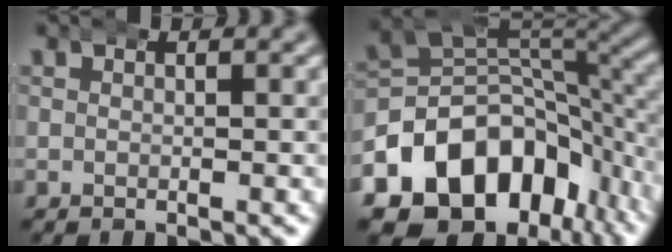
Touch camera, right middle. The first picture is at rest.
{"total": 17.8, "force": [-5.6, 12.9, 10.9], "torque": [-0.209, -0.058, -0.068]}